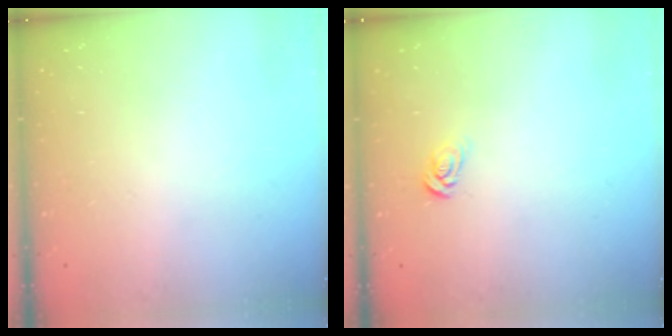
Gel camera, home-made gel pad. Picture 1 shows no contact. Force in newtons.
{"total": 3.7, "press": 3.7, "slide": 0.4}